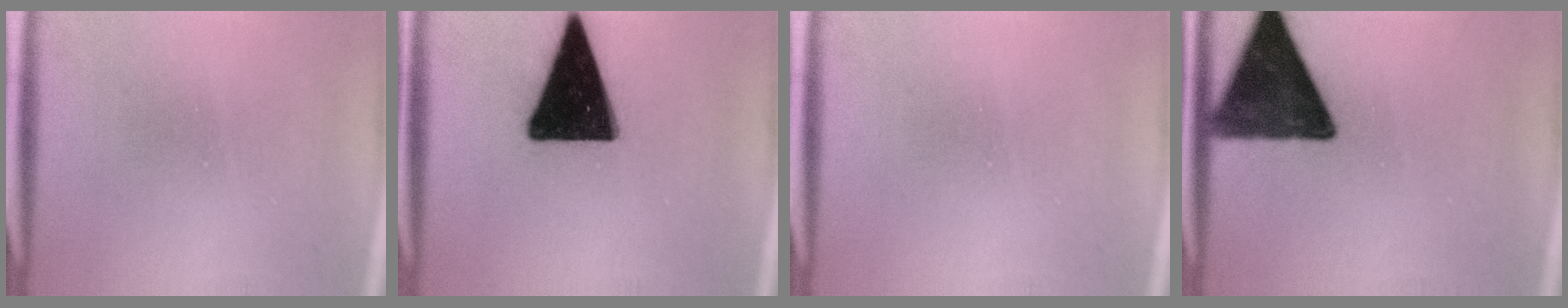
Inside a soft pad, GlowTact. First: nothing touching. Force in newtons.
{"total": 19.1}
{"total": 0.0}
{"total": 13.6}